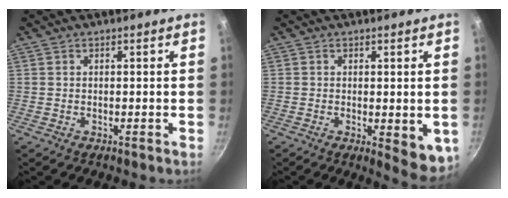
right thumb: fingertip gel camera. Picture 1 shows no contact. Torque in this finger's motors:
{"motor_torque": [-0.51, 0.77, -0.02, -0.07, 0.06]}